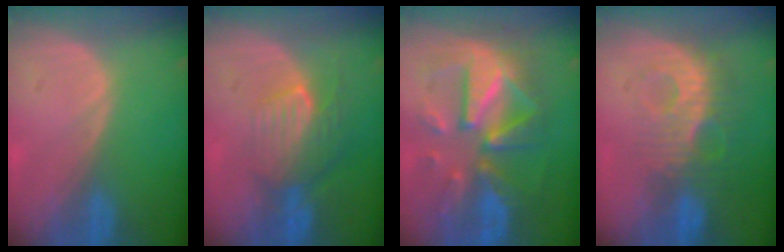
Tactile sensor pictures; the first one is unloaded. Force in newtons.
{"total": 8.1, "press": 7.1, "slide": 3.7}
{"total": 12.4, "press": 12.3, "slide": 1.2}
{"total": 9.3, "press": 8.3, "slide": 4.2}